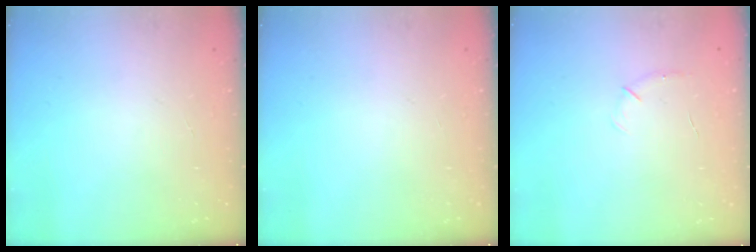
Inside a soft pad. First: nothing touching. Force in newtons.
{"total": 0.0}
{"total": 4.1, "press": 4.0, "slide": 1.0}